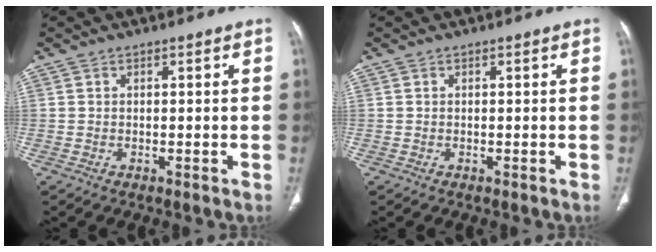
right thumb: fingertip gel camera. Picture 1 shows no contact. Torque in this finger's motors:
{"motor_torque": [0.25, 0.26, 0.24, -0.03, 0.08]}